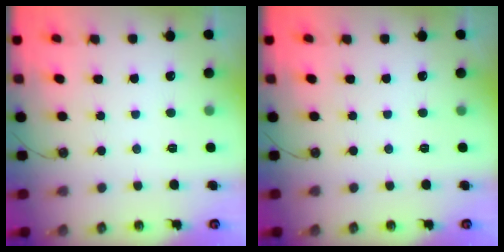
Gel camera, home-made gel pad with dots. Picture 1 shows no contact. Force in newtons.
{"total": 0.0}